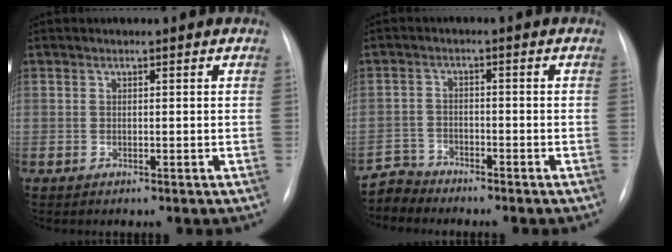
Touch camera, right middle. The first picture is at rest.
{"total": 3.7, "force": [-3.4, 0.4, -1.3], "torque": [0.030, -0.008, -0.066]}